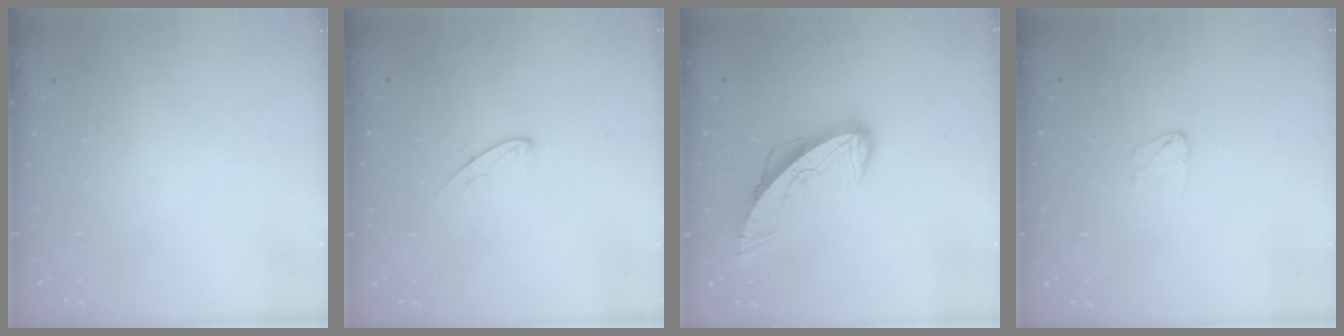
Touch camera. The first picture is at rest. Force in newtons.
{"total": 4.9, "press": 4.9, "slide": 0.5}
{"total": 8.6, "press": 8.6, "slide": 0.9}
{"total": 3.0, "press": 3.0, "slide": 0.2}